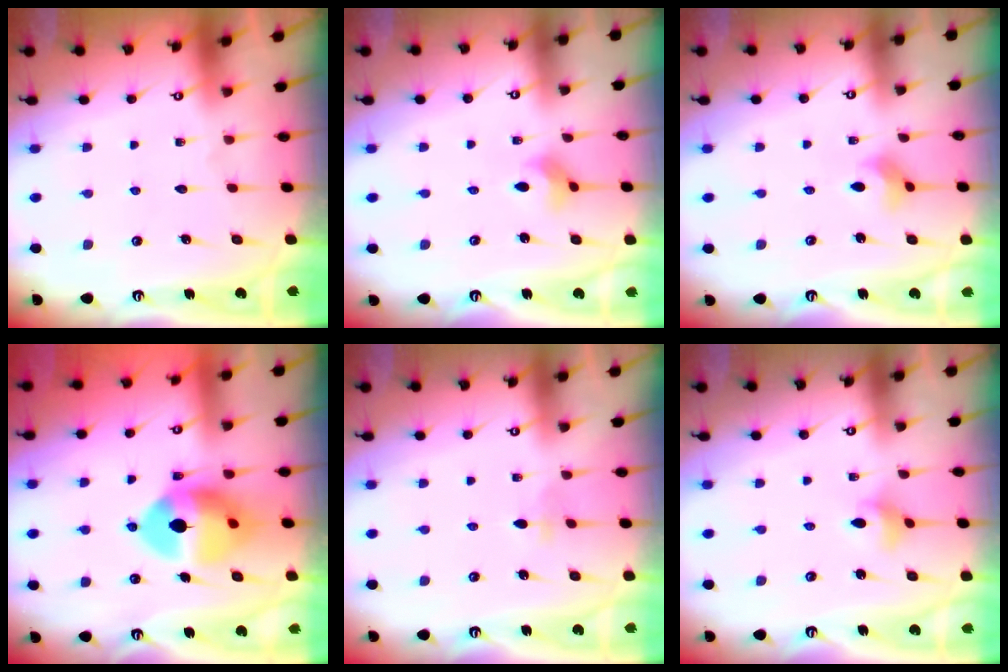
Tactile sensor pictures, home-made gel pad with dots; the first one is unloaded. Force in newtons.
{"total": 3.2, "press": 3.1, "slide": 0.5}
{"total": 3.2, "press": 3.1, "slide": 0.5}
{"total": 12.0, "press": 11.8, "slide": 1.9}
{"total": 2.8, "press": 2.7, "slide": 0.6}
{"total": 3.2, "press": 3.2, "slide": 0.4}